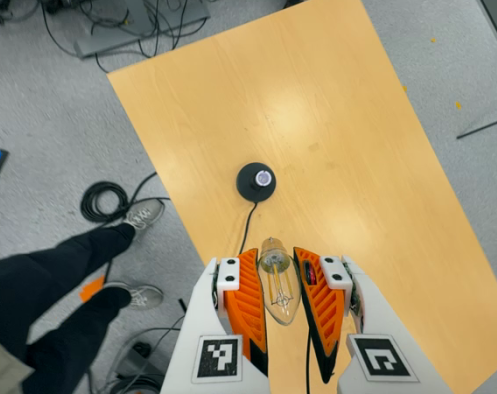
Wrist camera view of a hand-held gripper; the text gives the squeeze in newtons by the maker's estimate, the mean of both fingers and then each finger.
{"total": 21.0, "left": 22.0, "right": 20.0}